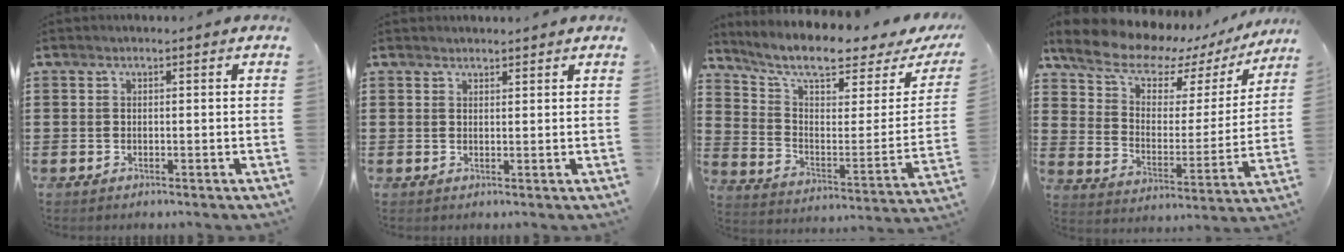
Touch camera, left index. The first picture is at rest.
{"total": 1.1, "force": [1.0, 0.3, -0.2], "torque": [0.002, 0.001, 0.021]}
{"total": 7.5, "force": [5.9, 1.1, 4.4], "torque": [-0.106, -0.047, 0.098]}
{"total": 8.4, "force": [6.7, 3.6, 3.5], "torque": [-0.096, -0.044, 0.113]}